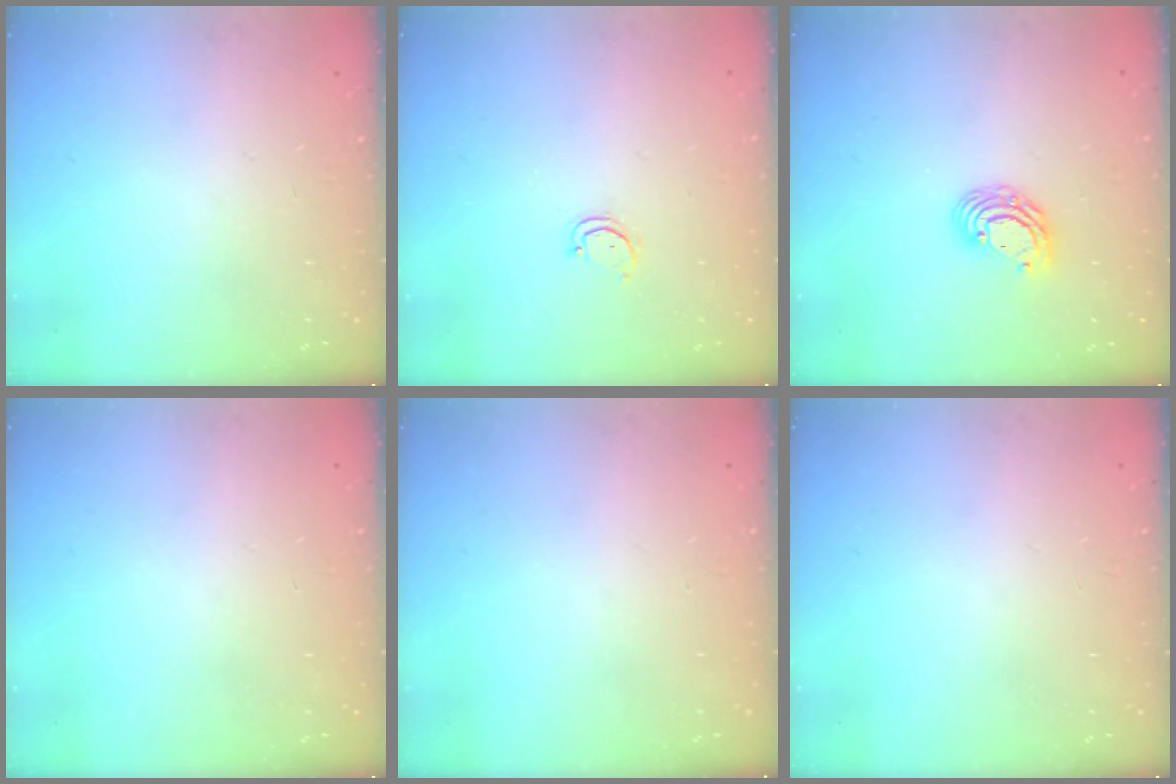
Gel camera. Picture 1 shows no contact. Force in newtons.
{"total": 2.6, "press": 2.6, "slide": 0.2}
{"total": 7.0, "press": 7.0, "slide": 0.8}
{"total": 0.0}
{"total": 0.0}
{"total": 0.0}